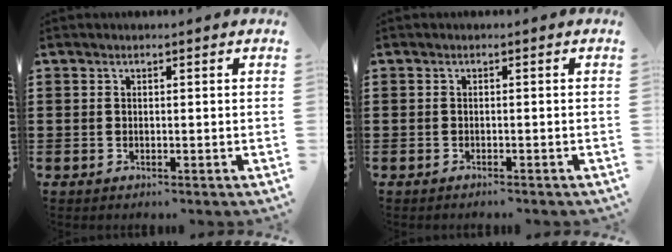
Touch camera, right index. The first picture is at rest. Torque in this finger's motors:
{"motor_torque": [1.22, 0.92, 0.00, -0.02]}